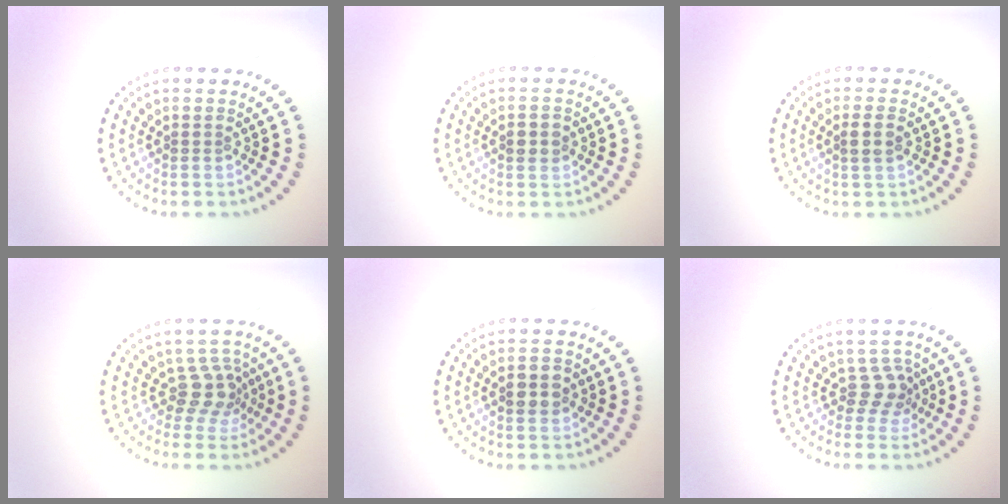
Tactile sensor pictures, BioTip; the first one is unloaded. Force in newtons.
{"total": 2.2, "press": 2.2, "slide": 0.1}
{"total": 1.8, "press": 1.7, "slide": 0.6}
{"total": 2.8, "press": 2.2, "slide": 1.8}
{"total": 2.9, "press": 2.9, "slide": 0.1}
{"total": 2.4, "press": 1.8, "slide": 1.6}